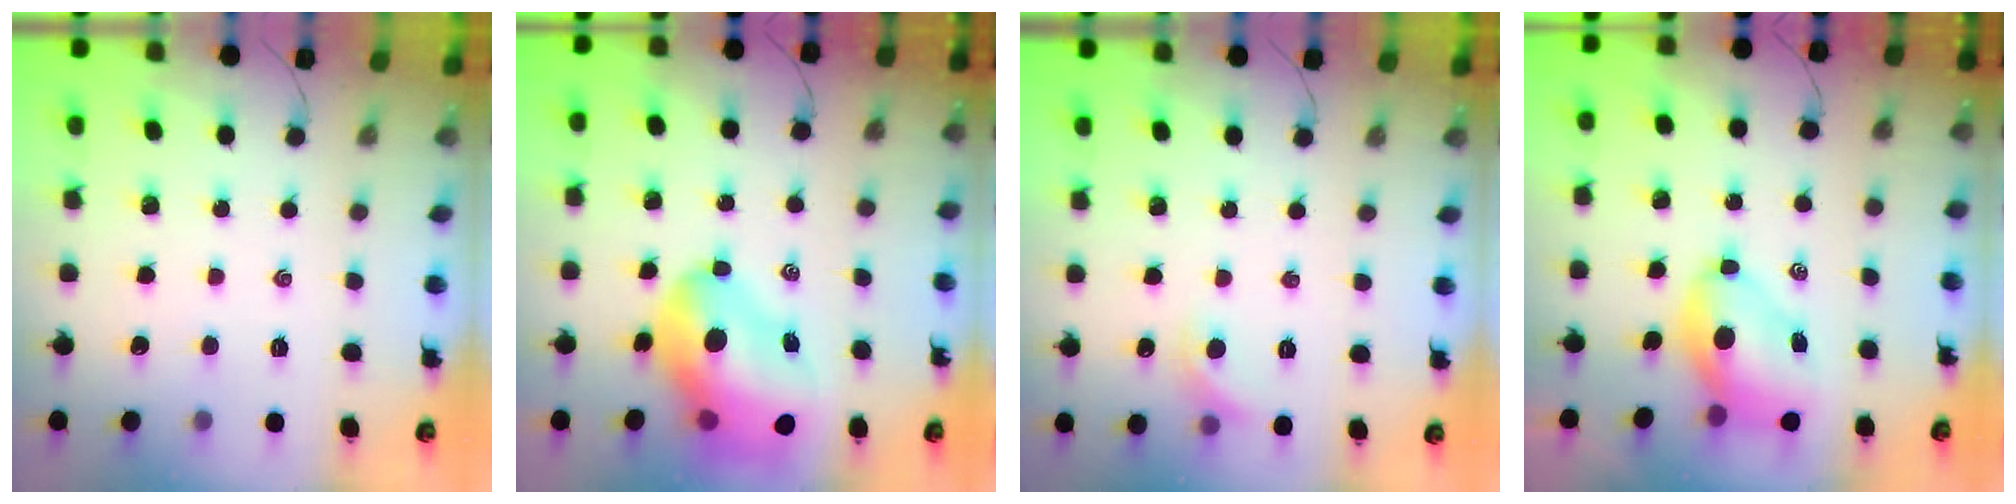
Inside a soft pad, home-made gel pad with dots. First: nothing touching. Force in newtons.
{"total": 17.3, "press": 16.5, "slide": 5.1}
{"total": 6.4, "press": 6.3, "slide": 1.4}
{"total": 7.8, "press": 7.6, "slide": 1.8}